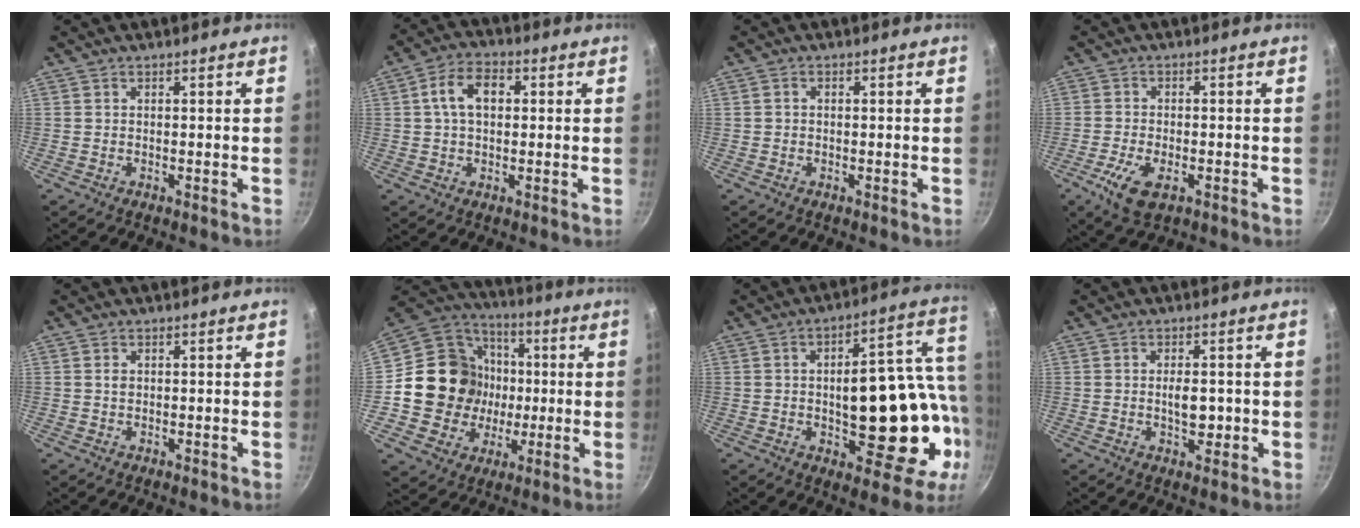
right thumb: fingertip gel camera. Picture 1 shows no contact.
{"total": 7.9, "force": [1.2, 5.2, 5.8], "torque": [-0.082, 0.018, 0.012]}
{"total": 0.9, "force": [-0.1, 0.7, 0.5], "torque": [-0.011, 0.007, -0.001]}
{"total": 7.0, "force": [-2.9, 3.4, 5.3], "torque": [-0.109, -0.001, -0.053]}
{"total": 1.1, "force": [0.2, 0.9, 0.6], "torque": [-0.010, -0.002, 0.004]}
{"total": 19.4, "force": [-0.3, 17.8, 7.7], "torque": [-0.106, 0.025, 0.000]}
{"total": 22.0, "force": [-1.5, 11.4, 18.7], "torque": [-0.199, 0.035, -0.007]}
{"total": 4.9, "force": [-0.4, 2.6, 4.2], "torque": [-0.046, 0.000, -0.006]}